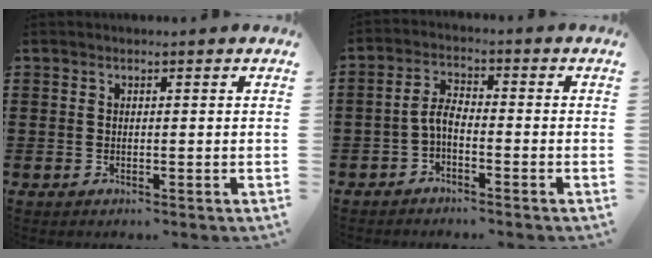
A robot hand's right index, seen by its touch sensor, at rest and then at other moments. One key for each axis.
{"total": 3.4, "fx": -1.4, "fy": 1.1, "fz": 2.9, "tx": -0.075, "ty": 0.002, "tz": -0.033}